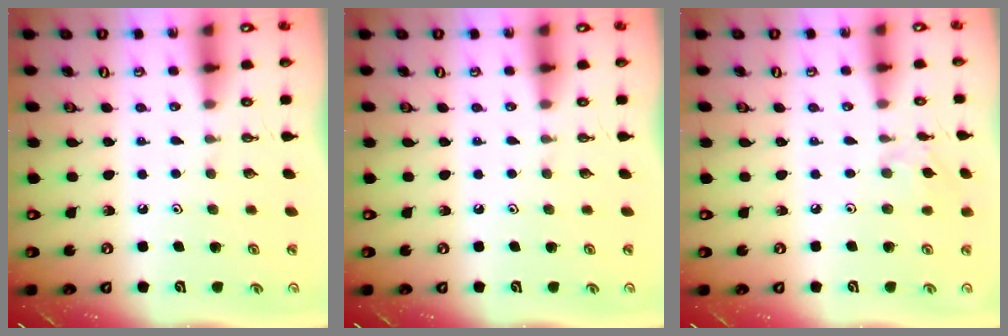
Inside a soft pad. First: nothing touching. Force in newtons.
{"total": 0.0}
{"total": 3.9, "press": 3.9, "slide": 0.6}